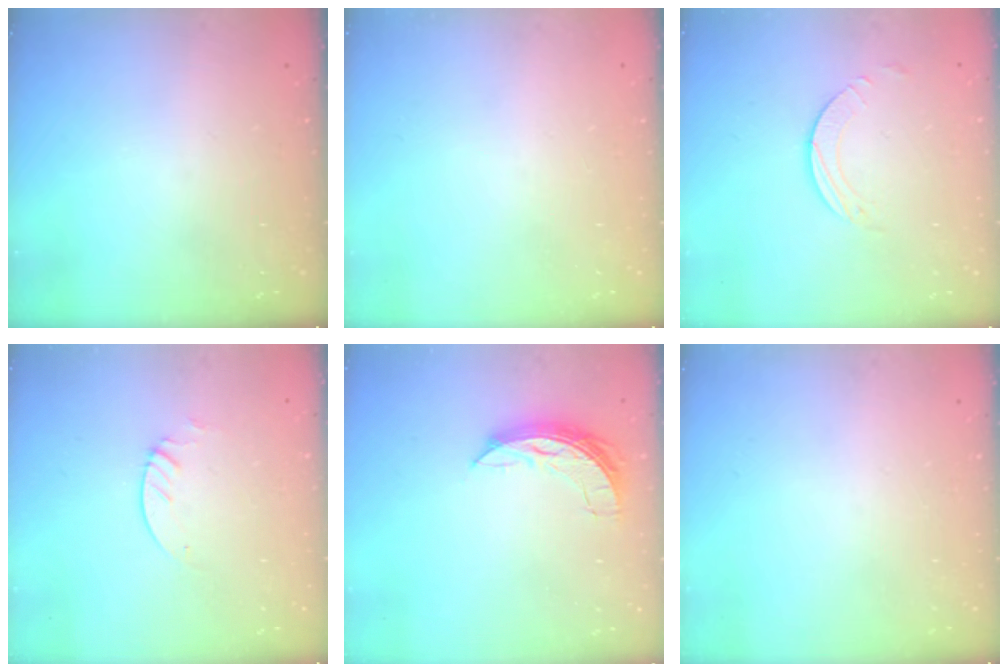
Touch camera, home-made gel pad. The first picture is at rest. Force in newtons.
{"total": 0.0}
{"total": 1.9, "press": 1.9, "slide": 0.2}
{"total": 2.3, "press": 2.3, "slide": 0.2}
{"total": 7.6, "press": 7.5, "slide": 1.1}
{"total": 0.0}